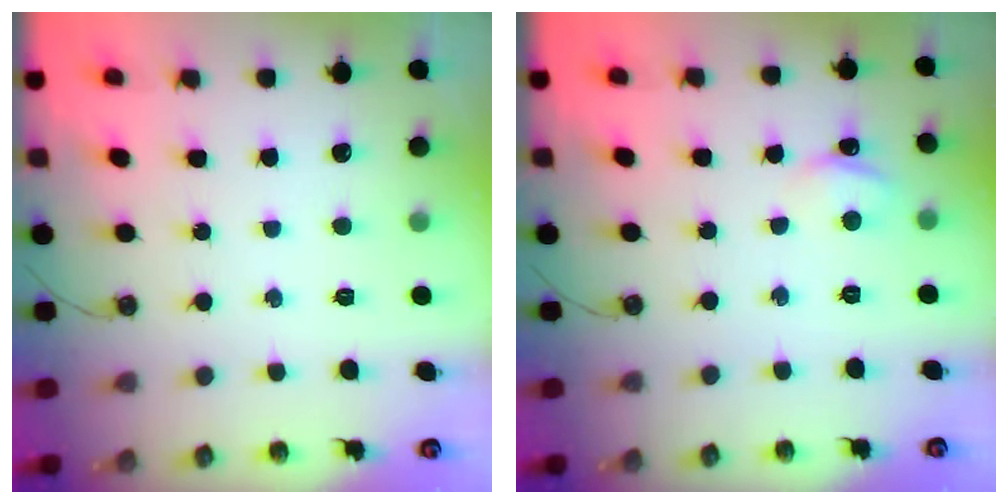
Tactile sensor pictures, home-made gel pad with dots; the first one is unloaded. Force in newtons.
{"total": 3.0, "press": 3.0, "slide": 0.4}